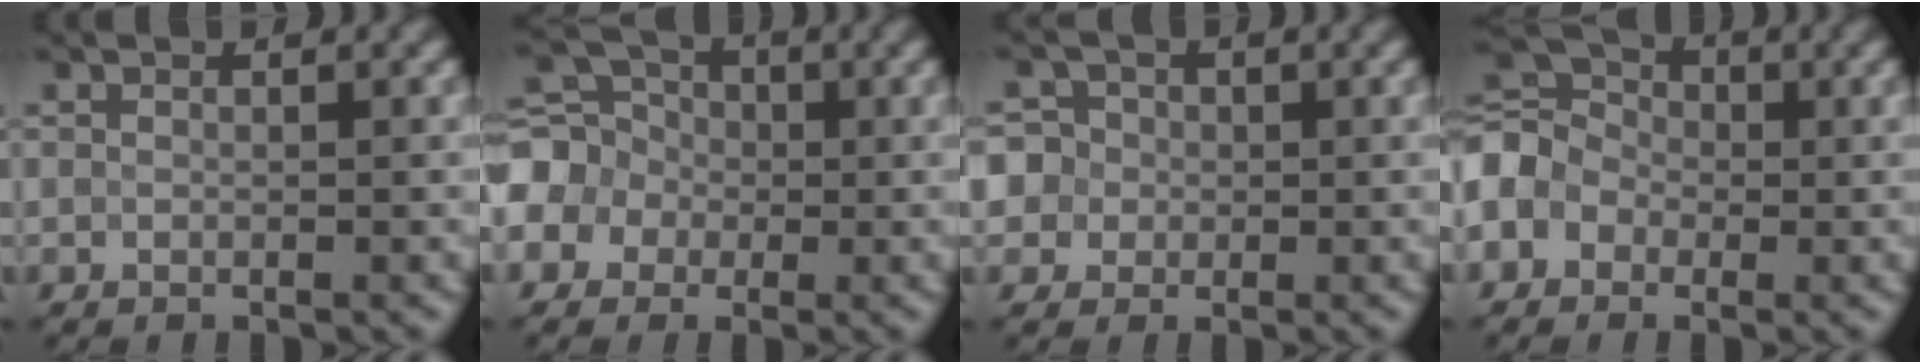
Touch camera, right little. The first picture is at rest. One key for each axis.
{"total": 6.4, "fx": -1.3, "fy": 5.7, "fz": 2.5, "tx": -0.061, "ty": 0.010, "tz": -0.050}
{"total": 6.2, "fx": 0.4, "fy": 5.9, "fz": 1.8, "tx": -0.043, "ty": 0.037, "tz": -0.021}
{"total": 5.6, "fx": -1.2, "fy": 4.7, "fz": 2.8, "tx": -0.067, "ty": 0.015, "tz": -0.035}